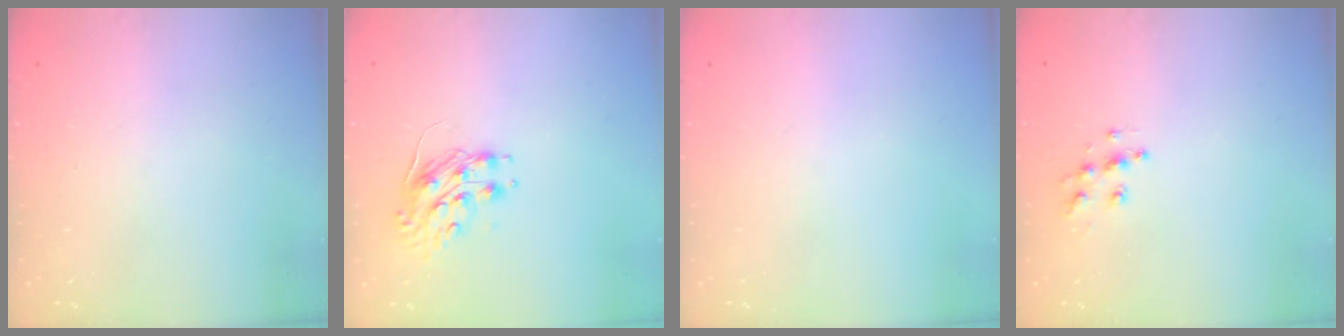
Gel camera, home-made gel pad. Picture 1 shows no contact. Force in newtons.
{"total": 8.5, "press": 8.4, "slide": 0.6}
{"total": 0.0}
{"total": 7.5, "press": 7.5, "slide": 0.1}